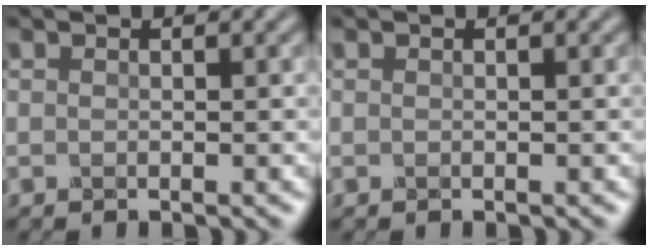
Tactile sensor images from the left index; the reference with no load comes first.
{"total": 0.0}